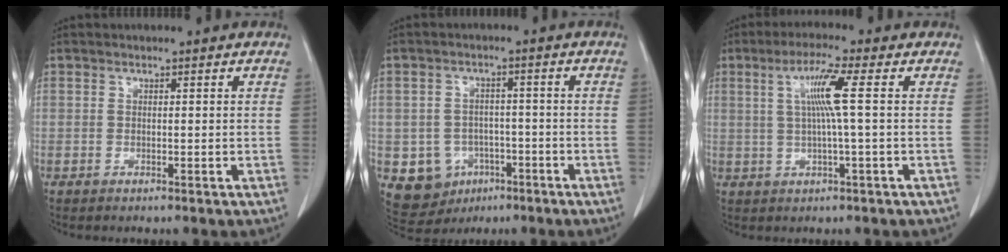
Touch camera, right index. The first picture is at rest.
{"total": 7.9, "force": [-3.1, 7.0, 2.0], "torque": [-0.041, 0.009, -0.035]}
{"total": 6.3, "force": [1.1, -0.9, 6.1], "torque": [-0.117, 0.007, 0.026]}